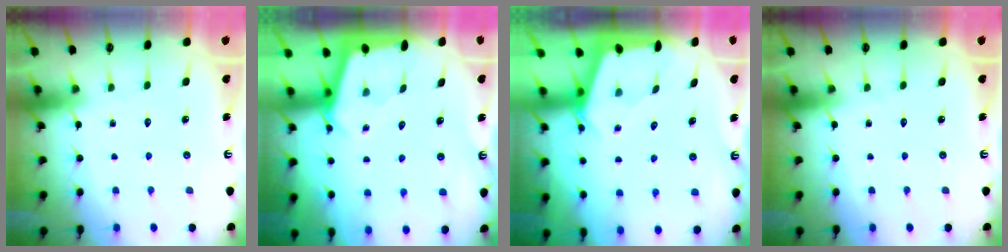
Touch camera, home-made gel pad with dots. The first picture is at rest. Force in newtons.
{"total": 2.4, "press": 2.4, "slide": 0.3}
{"total": 2.4, "press": 2.4, "slide": 0.3}
{"total": 0.0}